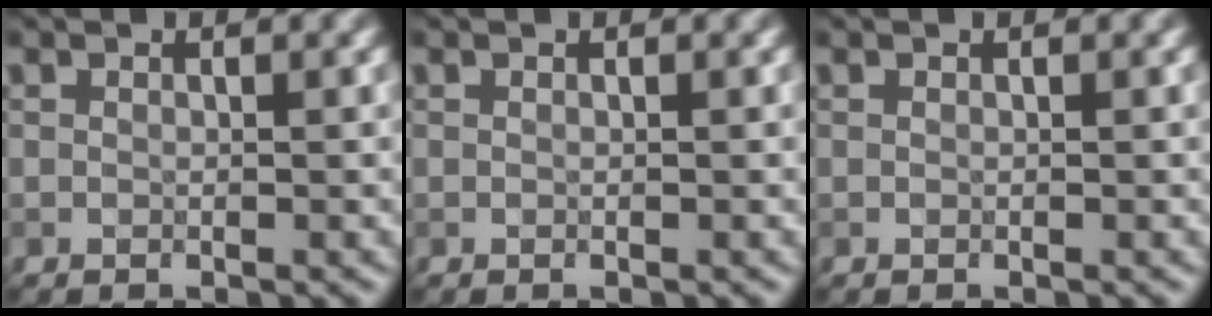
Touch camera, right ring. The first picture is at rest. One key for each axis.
{"total": 0.0}
{"total": 0.0}